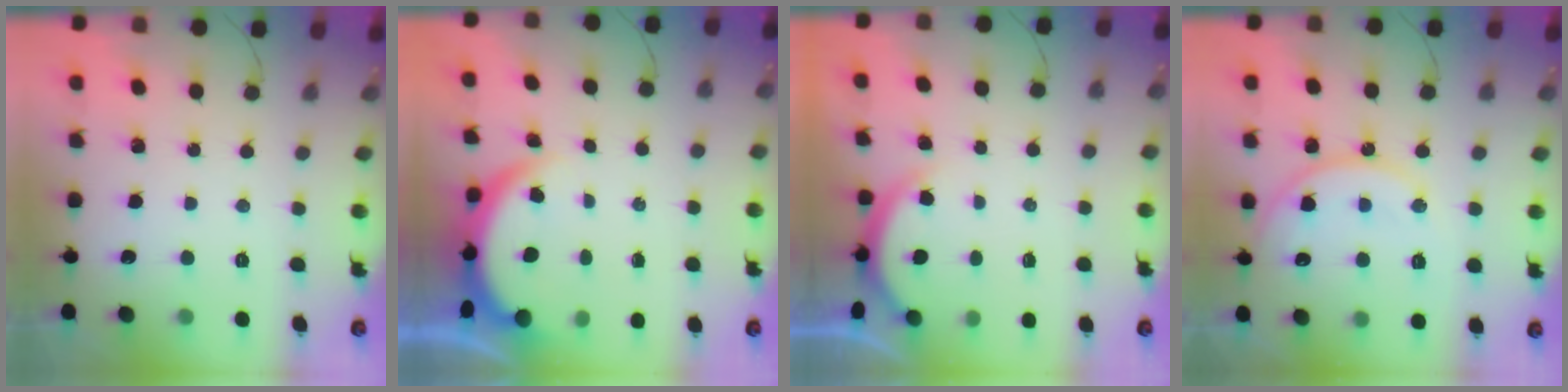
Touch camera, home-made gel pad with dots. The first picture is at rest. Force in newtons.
{"total": 3.7, "press": 3.7, "slide": 0.1}
{"total": 2.1, "press": 2.0, "slide": 0.3}
{"total": 12.4, "press": 12.4, "slide": 1.0}